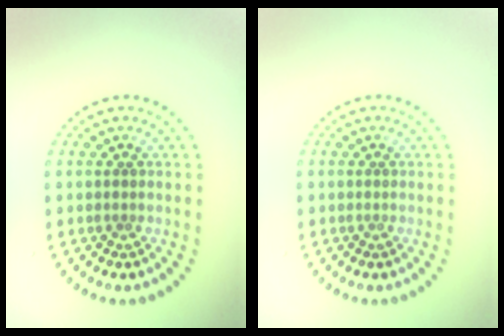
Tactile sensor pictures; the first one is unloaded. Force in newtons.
{"total": 0.0}